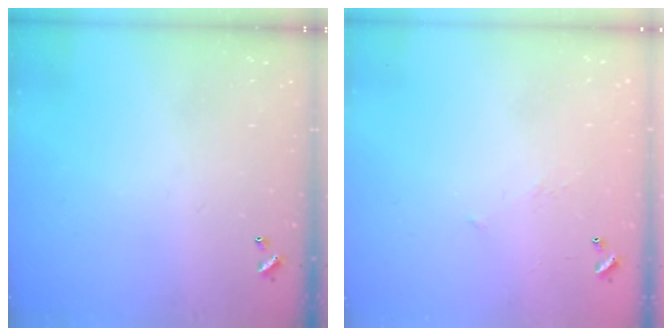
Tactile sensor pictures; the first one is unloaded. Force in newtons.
{"total": 5.7, "press": 5.6, "slide": 0.9}